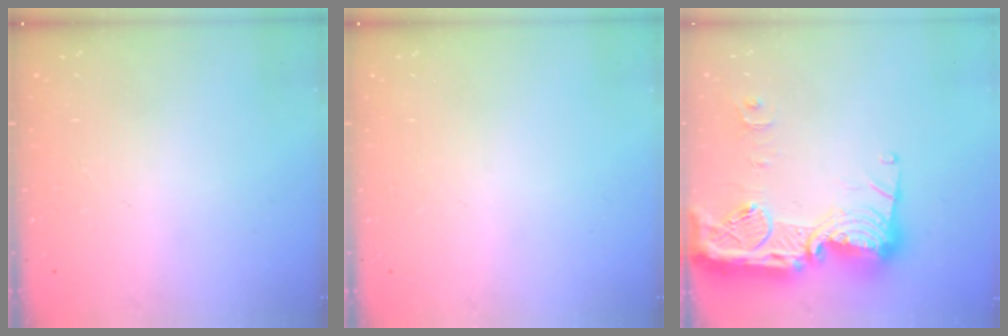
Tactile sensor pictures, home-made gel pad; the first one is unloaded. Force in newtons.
{"total": 0.0}
{"total": 23.2, "press": 23.1, "slide": 2.1}